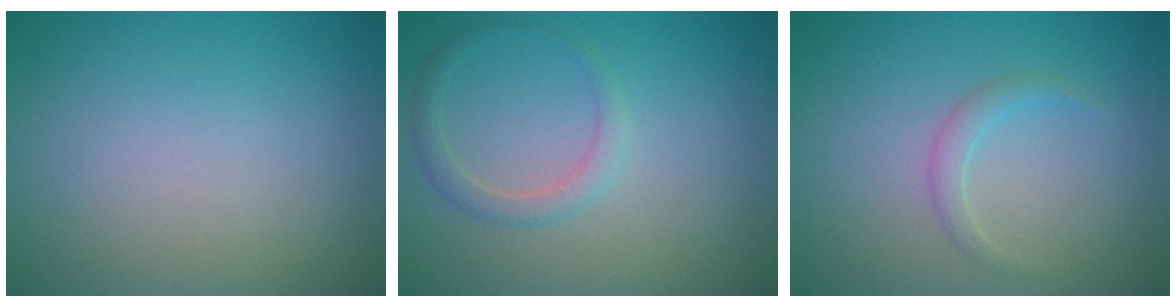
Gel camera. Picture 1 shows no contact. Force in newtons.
{"total": 1.7, "press": 1.7, "slide": 0.2}
{"total": 1.3, "press": 1.2, "slide": 0.2}